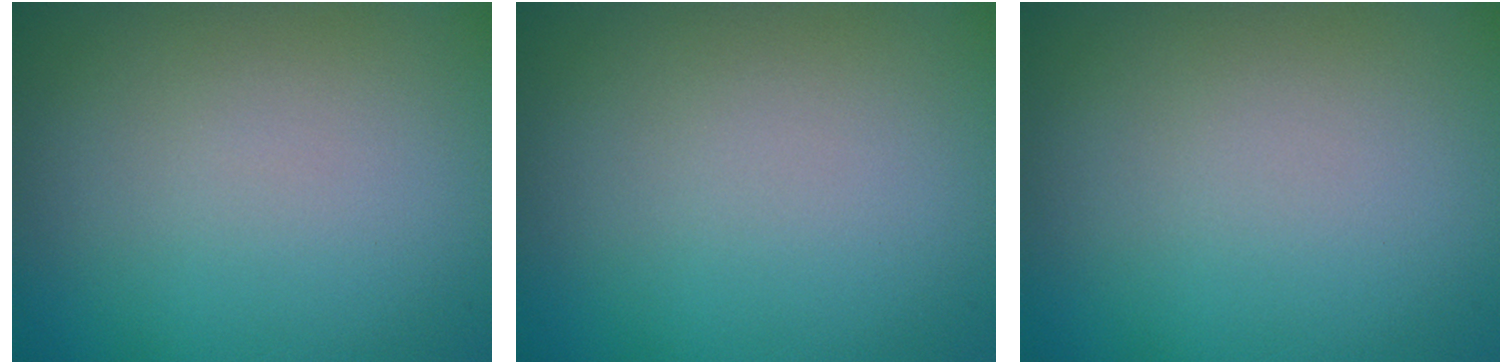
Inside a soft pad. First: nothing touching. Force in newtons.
{"total": 0.0}
{"total": 0.0}